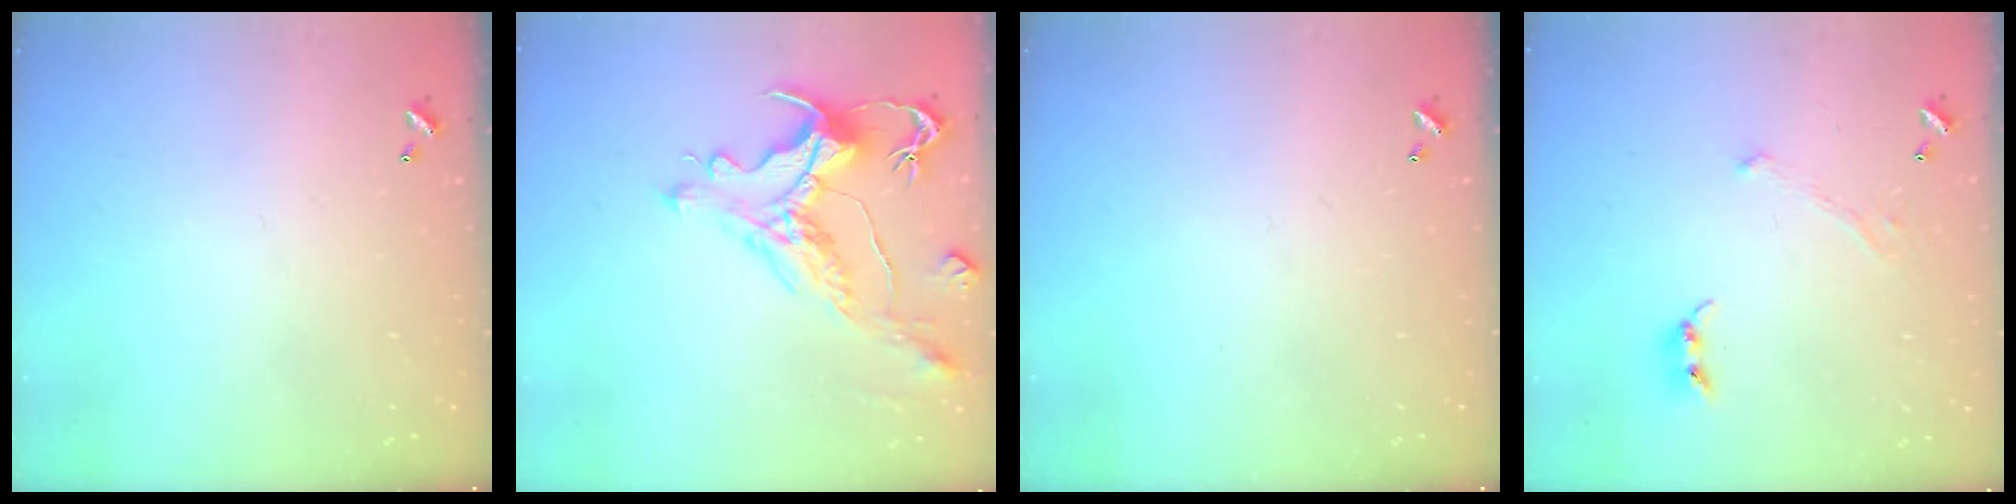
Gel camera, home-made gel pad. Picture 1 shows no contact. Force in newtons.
{"total": 2.4, "press": 2.0, "slide": 1.3}
{"total": 0.0}
{"total": 0.9, "press": 0.4, "slide": 0.8}